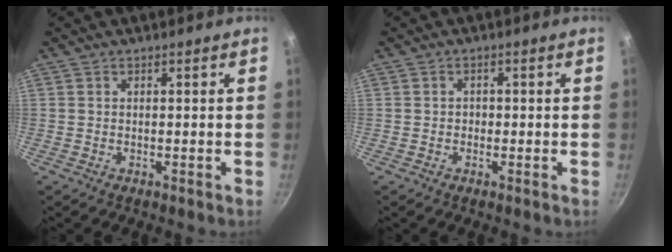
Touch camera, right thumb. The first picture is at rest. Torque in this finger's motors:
{"motor_torque": [-0.19, -0.13, -0.13, 0.43, -0.08]}